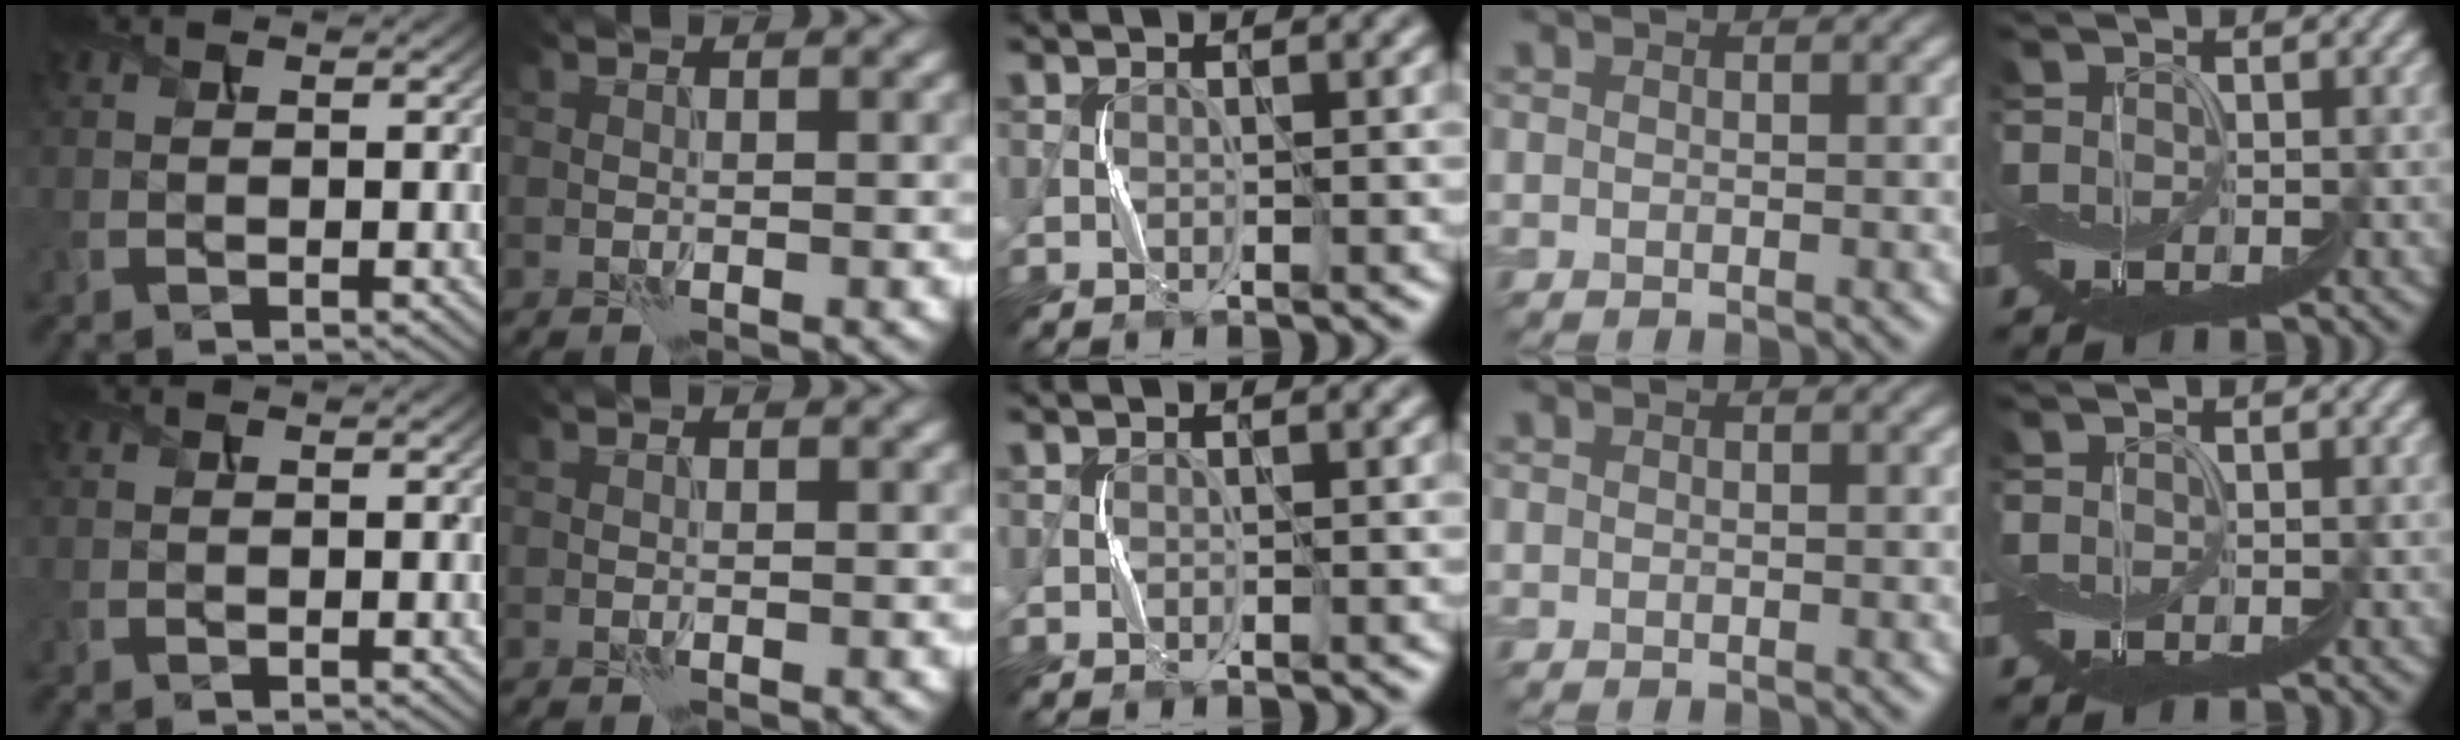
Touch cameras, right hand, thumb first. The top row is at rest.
{}